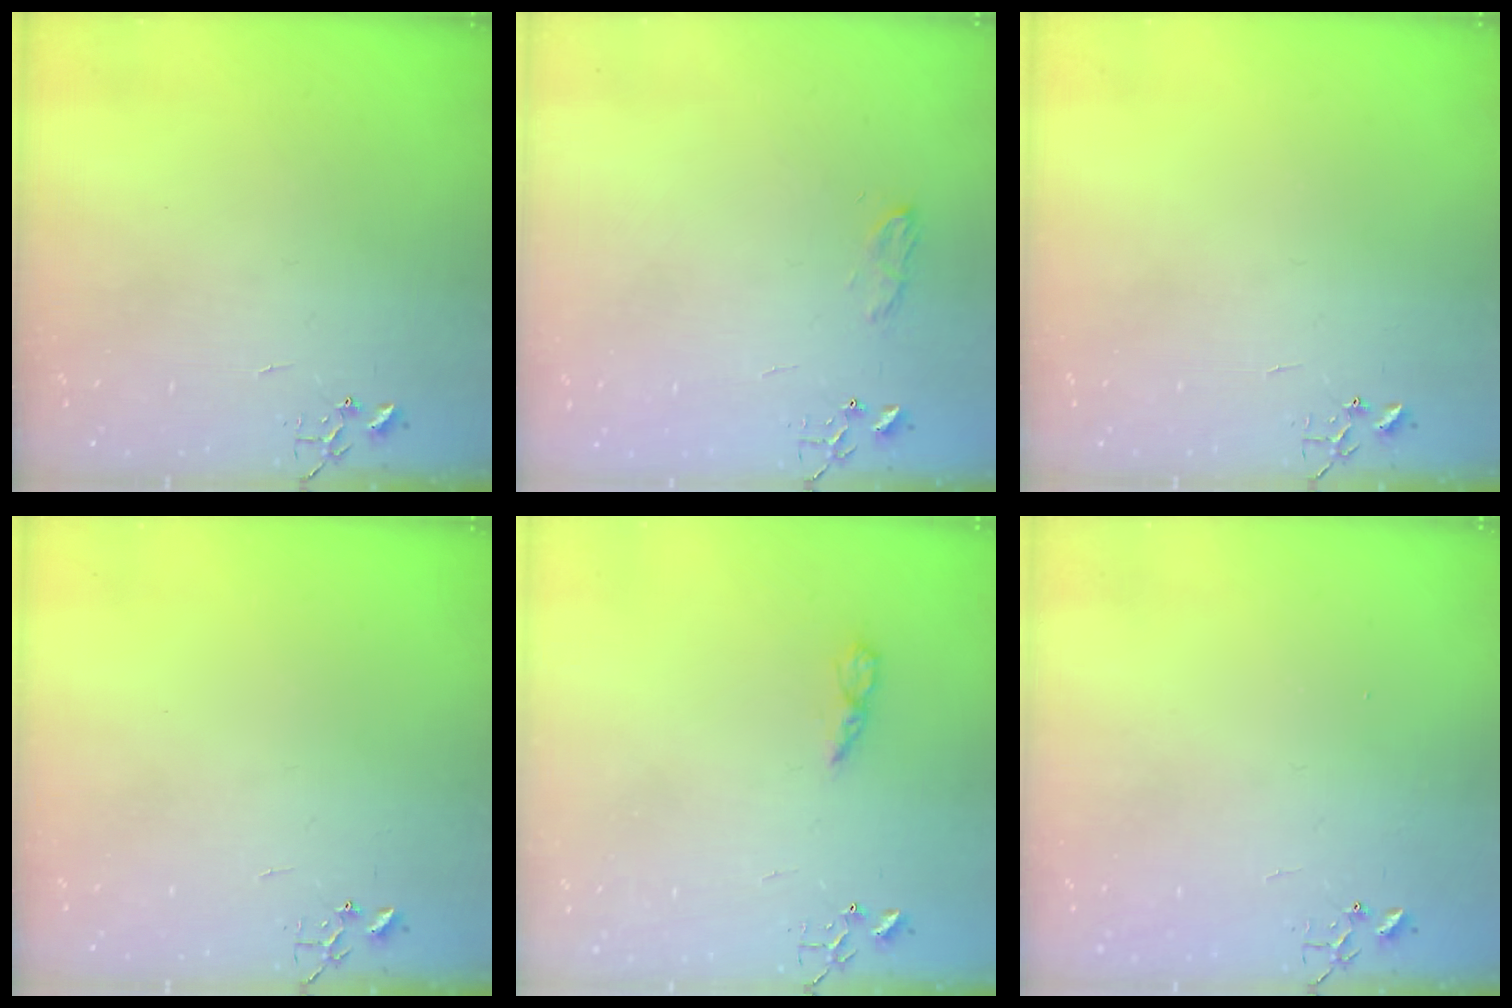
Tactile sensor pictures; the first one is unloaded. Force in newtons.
{"total": 7.9, "press": 7.8, "slide": 0.9}
{"total": 0.0}
{"total": 0.0}
{"total": 5.8, "press": 5.7, "slide": 0.6}
{"total": 1.1, "press": 1.1, "slide": 0.1}